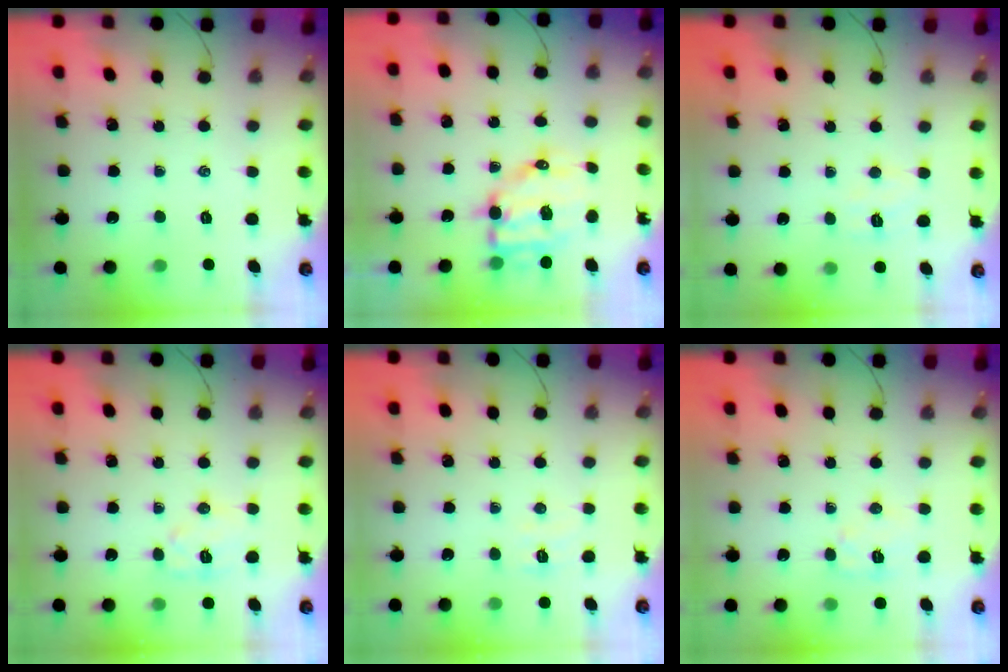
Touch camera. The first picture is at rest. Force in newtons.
{"total": 9.3, "press": 9.1, "slide": 1.9}
{"total": 5.4, "press": 5.3, "slide": 1.1}
{"total": 7.2, "press": 7.2, "slide": 0.3}
{"total": 5.0, "press": 4.8, "slide": 1.2}
{"total": 6.8, "press": 6.8, "slide": 0.6}